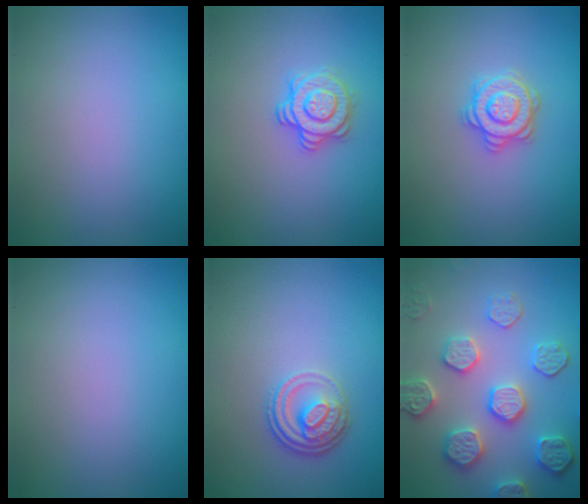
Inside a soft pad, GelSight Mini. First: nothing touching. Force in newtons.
{"total": 2.9, "press": 2.6, "slide": 1.2}
{"total": 2.8, "press": 2.8, "slide": 0.4}
{"total": 0.0}
{"total": 3.4, "press": 2.6, "slide": 2.3}
{"total": 5.6, "press": 5.1, "slide": 2.2}